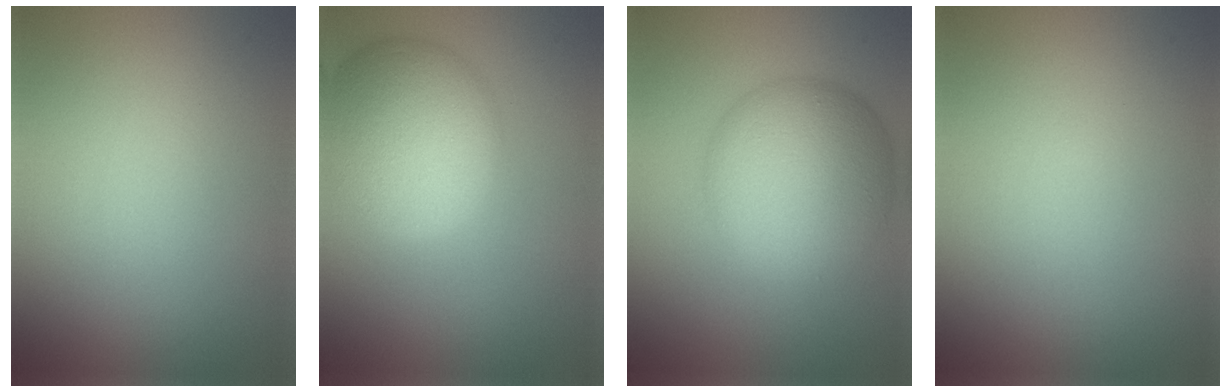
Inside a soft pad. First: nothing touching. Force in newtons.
{"total": 9.0, "press": 9.0, "slide": 0.6}
{"total": 10.0, "press": 10.0, "slide": 0.2}
{"total": 0.0}